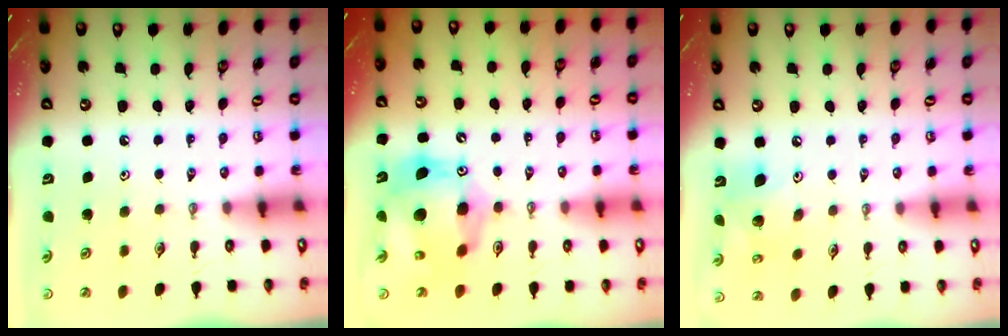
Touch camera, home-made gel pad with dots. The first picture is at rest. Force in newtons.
{"total": 17.0, "press": 16.9, "slide": 1.5}
{"total": 12.4, "press": 12.2, "slide": 2.1}